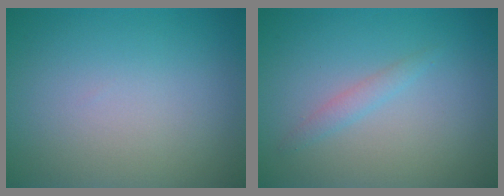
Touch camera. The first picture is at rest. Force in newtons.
{"total": 1.1, "press": 1.1, "slide": 0.1}